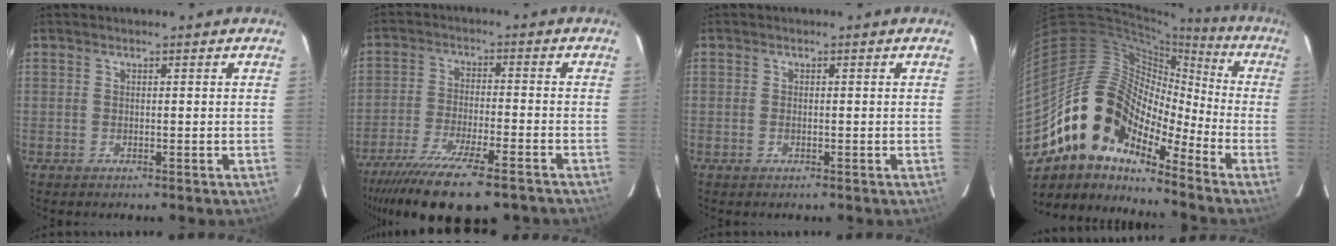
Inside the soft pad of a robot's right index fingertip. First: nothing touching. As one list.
[{"total": 19.4, "force": [-15.0, 4.5, 11.5], "torque": [-0.230, -0.051, -0.242]}, {"total": 0.7, "force": [-0.3, 0.5, 0.5], "torque": [-0.009, 0.000, -0.005]}, {"total": 16.6, "force": [-10.9, 8.9, 8.7], "torque": [-0.155, 0.011, -0.218]}]